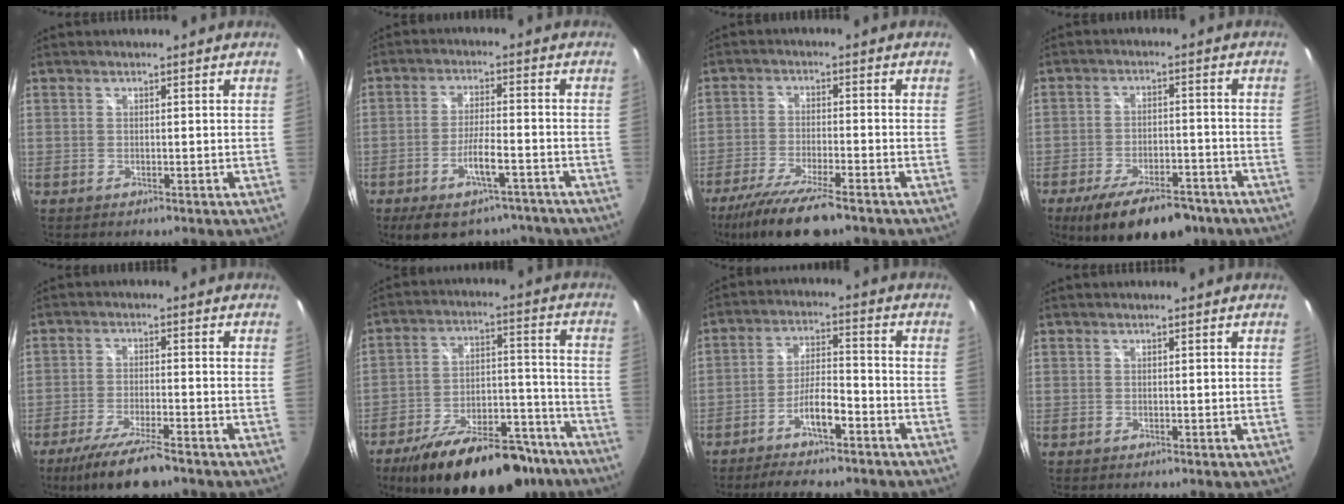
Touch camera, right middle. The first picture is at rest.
{"total": 11.9, "force": [-9.0, 3.8, 6.8], "torque": [-0.124, -0.009, -0.135]}
{"total": 12.4, "force": [-9.4, 1.9, 7.7], "torque": [-0.171, -0.037, -0.168]}
{"total": 14.7, "force": [-10.5, 5.6, 8.6], "torque": [-0.162, -0.018, -0.152]}
{"total": 10.1, "force": [-7.9, 1.4, 6.2], "torque": [-0.137, -0.026, -0.136]}
{"total": 24.4, "force": [-18.2, 10.0, 12.9], "torque": [-0.217, 0.009, -0.249]}
{"total": 10.0, "force": [-7.5, 2.2, 6.3], "torque": [-0.129, 0.006, -0.122]}
{"total": 0.0}